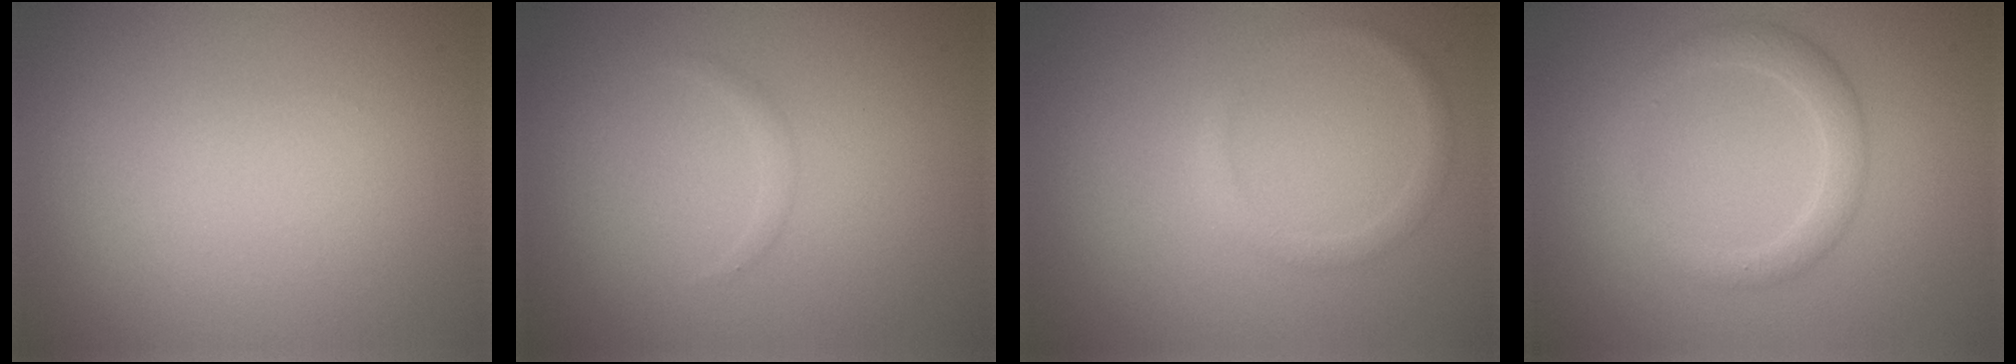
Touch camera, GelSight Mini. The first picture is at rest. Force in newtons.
{"total": 0.5, "press": 0.5, "slide": 0.0}
{"total": 1.3, "press": 1.3, "slide": 0.1}
{"total": 2.3, "press": 2.3, "slide": 0.1}